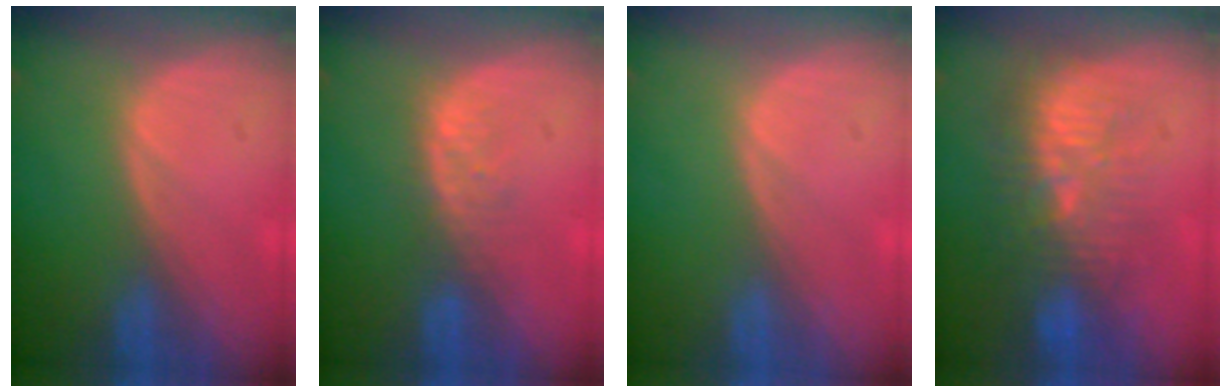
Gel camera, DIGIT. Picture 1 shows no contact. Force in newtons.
{"total": 2.8, "press": 2.8, "slide": 0.3}
{"total": 0.0}
{"total": 9.5, "press": 9.1, "slide": 2.8}